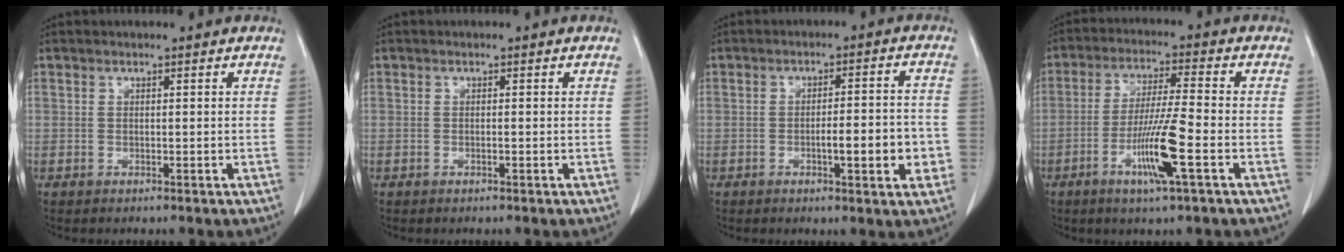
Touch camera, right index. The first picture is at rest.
{"total": 0.0}
{"total": 7.3, "force": [-2.1, 1.4, 6.9], "torque": [-0.094, 0.010, -0.023]}
{"total": 9.6, "force": [-3.7, -0.4, 8.9], "torque": [-0.171, -0.013, -0.069]}